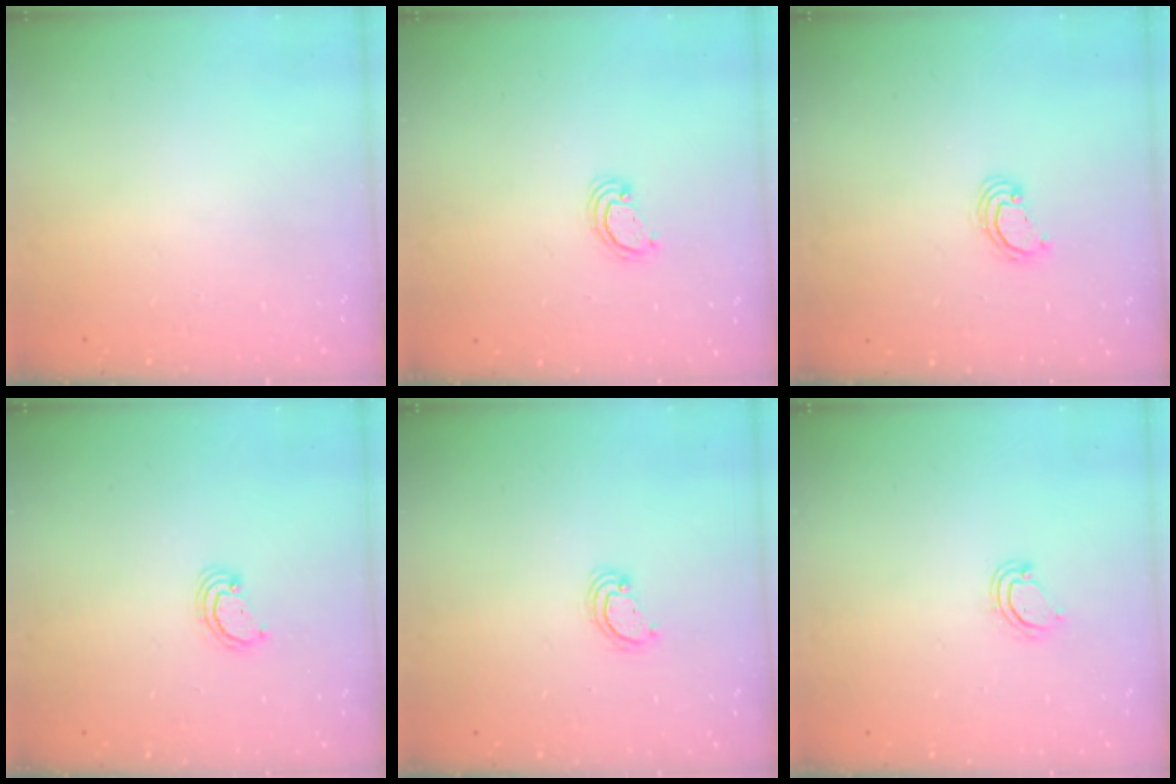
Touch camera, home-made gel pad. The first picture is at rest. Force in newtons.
{"total": 2.3, "press": 2.3, "slide": 0.3}
{"total": 3.0, "press": 3.0, "slide": 0.3}
{"total": 3.2, "press": 3.1, "slide": 0.3}
{"total": 3.0, "press": 2.9, "slide": 0.3}
{"total": 4.4, "press": 4.4, "slide": 0.2}